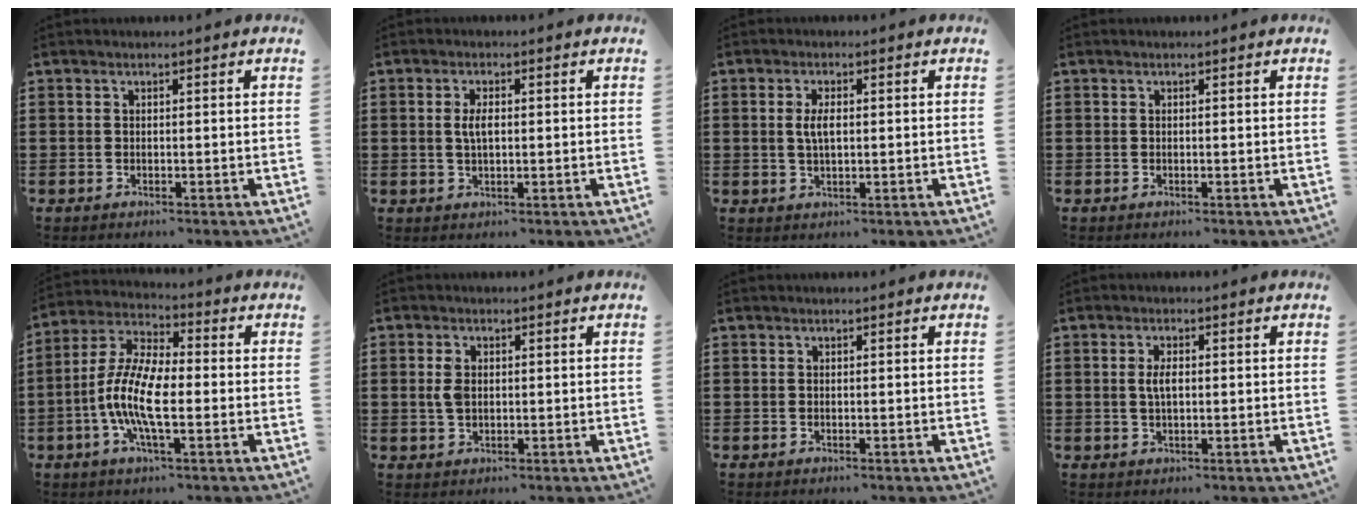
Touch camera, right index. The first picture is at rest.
{"total": 2.9, "force": [0.3, 1.1, 2.7], "torque": [-0.054, 0.004, 0.002]}
{"total": 3.3, "force": [0.3, 1.3, 3.0], "torque": [-0.069, 0.002, 0.001]}
{"total": 0.0}
{"total": 10.4, "force": [-2.5, 3.5, 9.5], "torque": [-0.221, -0.013, -0.054]}
{"total": 2.8, "force": [0.5, 1.6, 2.2], "torque": [-0.048, 0.007, 0.009]}
{"total": 0.0}
{"total": 2.9, "force": [0.3, 1.2, 2.7], "torque": [-0.055, 0.004, 0.002]}